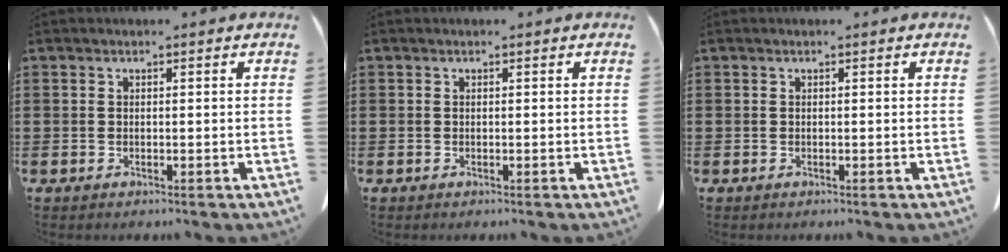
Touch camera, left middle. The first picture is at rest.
{"total": 0.0}
{"total": 0.0}